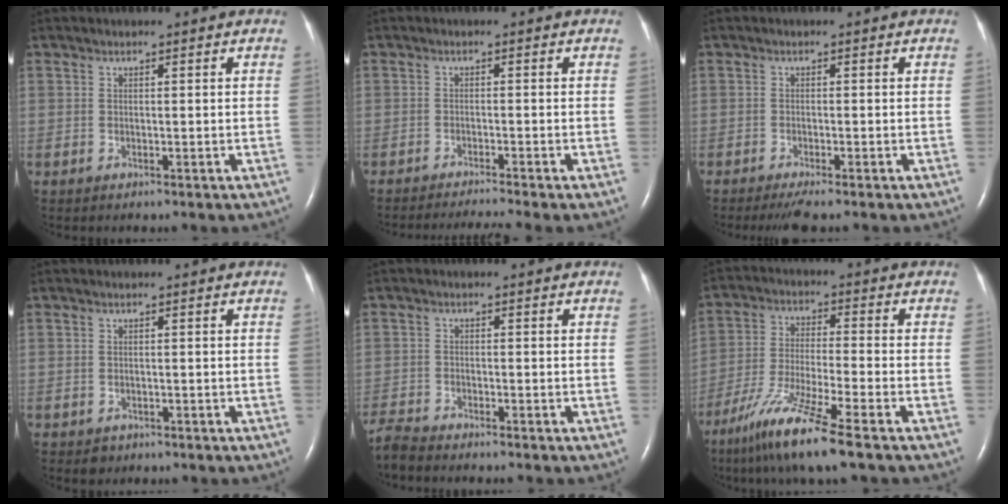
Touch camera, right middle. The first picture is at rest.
{"total": 5.2, "force": [-4.6, -1.4, 1.9], "torque": [-0.027, -0.016, -0.073]}
{"total": 2.9, "force": [-2.3, -0.1, 1.8], "torque": [-0.032, -0.008, -0.037]}
{"total": 1.1, "force": [-0.7, 0.9, 0.1], "torque": [-0.004, 0.001, -0.006]}
{"total": 4.6, "force": [-4.5, -0.1, 0.8], "torque": [-0.016, -0.021, -0.084]}
{"total": 11.3, "force": [-7.6, -0.6, 8.4], "torque": [-0.176, -0.039, -0.141]}